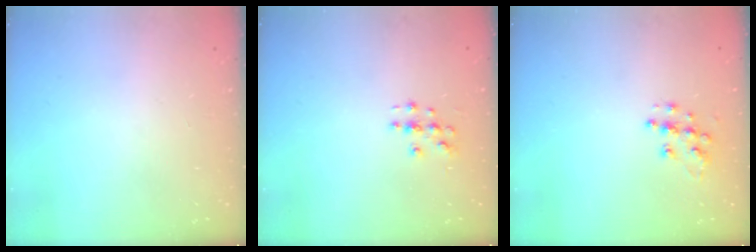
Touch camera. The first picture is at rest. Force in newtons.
{"total": 3.1, "press": 3.1, "slide": 0.2}
{"total": 9.9, "press": 9.9, "slide": 0.7}